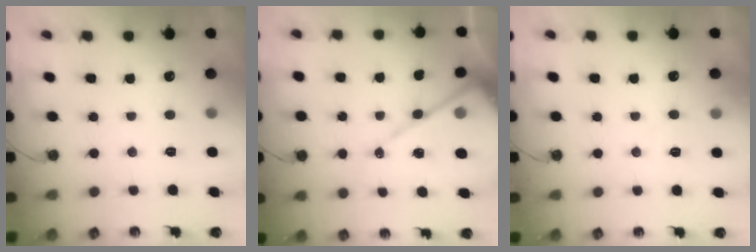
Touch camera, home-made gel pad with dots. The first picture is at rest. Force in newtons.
{"total": 14.0, "press": 13.9, "slide": 1.3}
{"total": 4.2, "press": 4.1, "slide": 0.7}